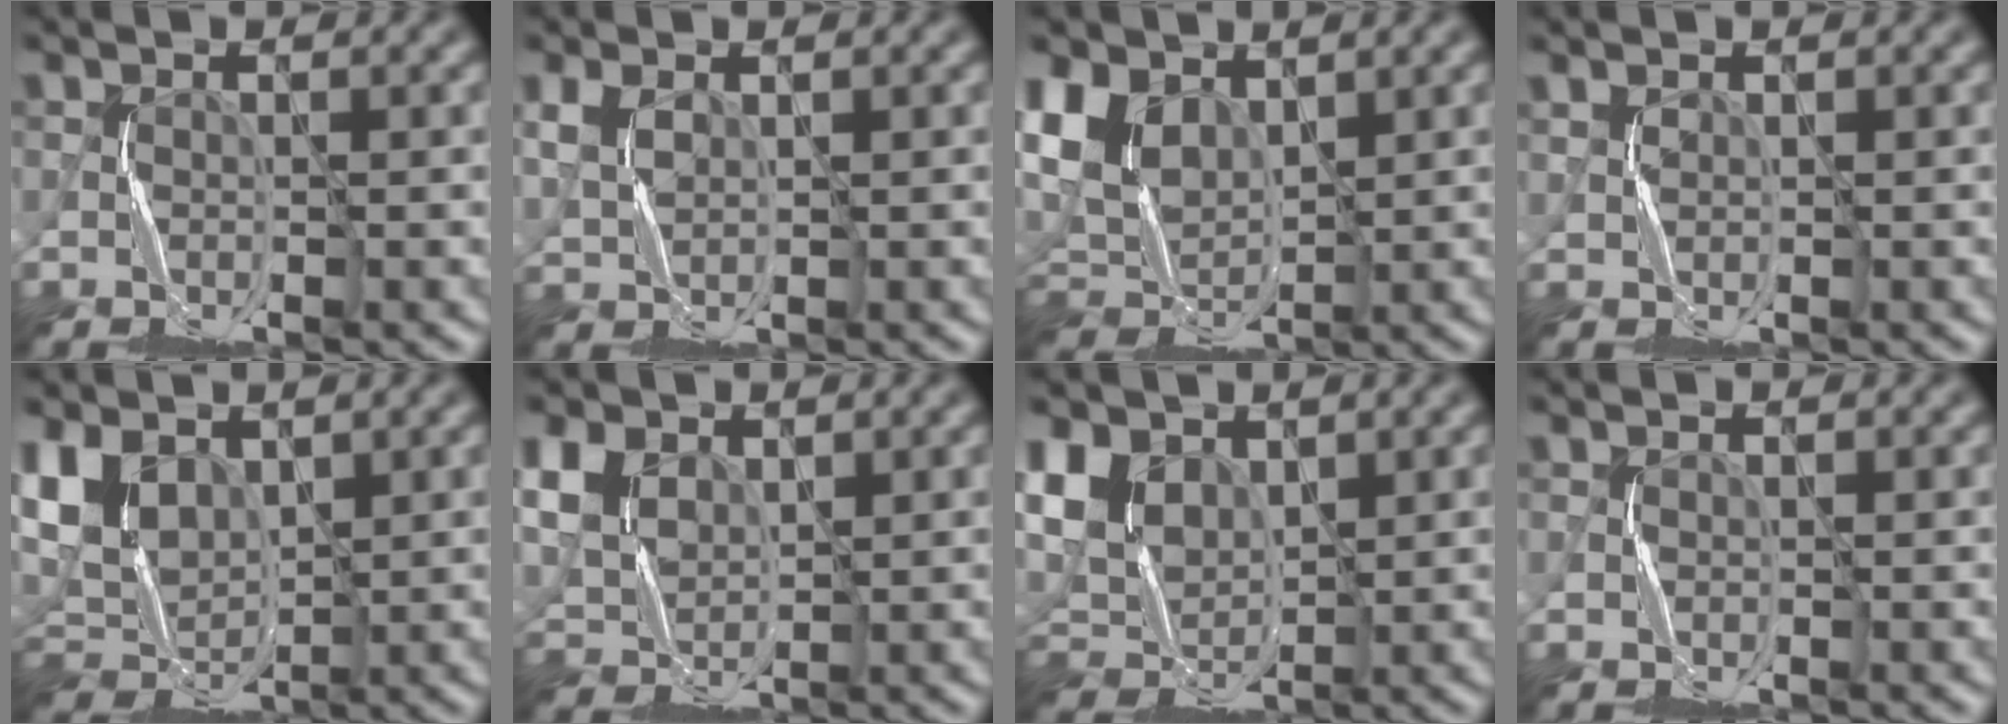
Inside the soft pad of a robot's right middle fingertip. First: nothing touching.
{"total": 1.9, "force": [0.8, 1.1, 1.3], "torque": [-0.043, 0.000, 0.021]}
{"total": 5.5, "force": [2.3, 3.8, 3.2], "torque": [-0.087, -0.005, 0.043]}
{"total": 0.7, "force": [0.6, 0.3, 0.2], "torque": [-0.012, -0.003, 0.015]}
{"total": 5.3, "force": [1.8, 3.7, 3.3], "torque": [-0.079, -0.005, 0.032]}
{"total": 6.0, "force": [2.6, 4.0, 3.6], "torque": [-0.111, 0.012, 0.047]}
{"total": 6.2, "force": [2.7, 4.4, 3.5], "torque": [-0.097, 0.001, 0.050]}
{"total": 0.0}